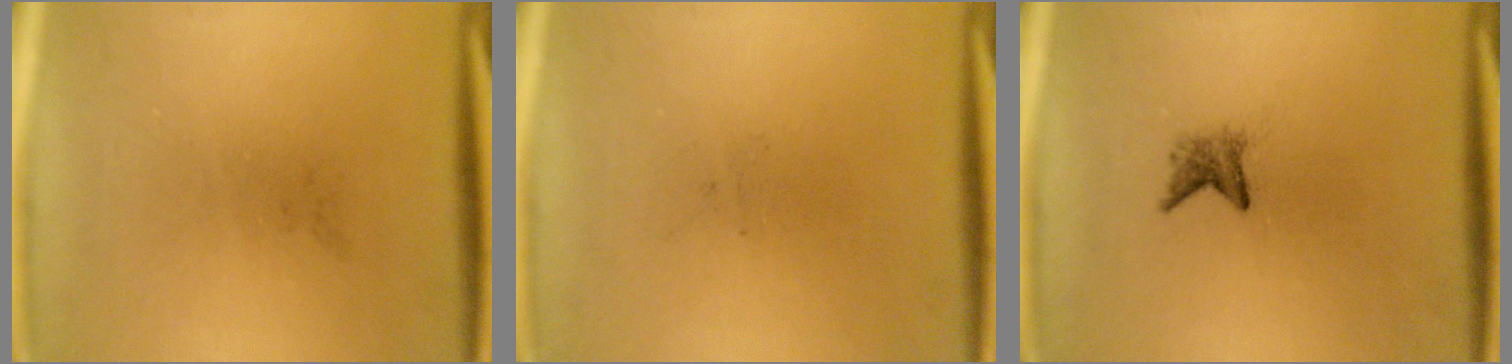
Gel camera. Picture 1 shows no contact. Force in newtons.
{"total": 0.0}
{"total": 1.8}